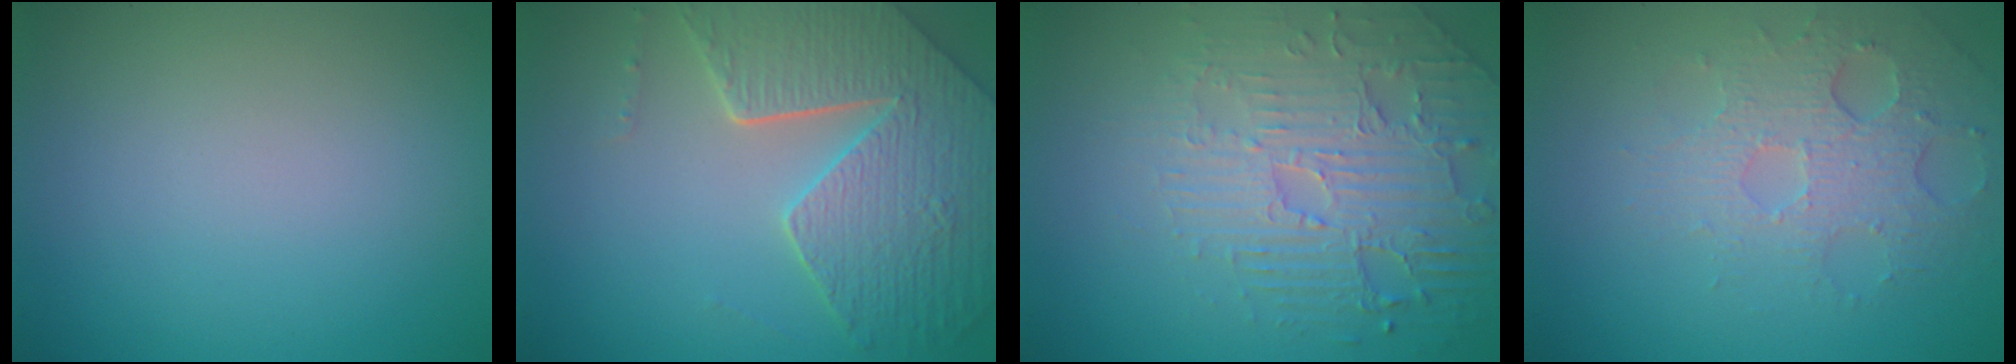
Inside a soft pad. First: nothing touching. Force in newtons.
{"total": 7.5, "press": 5.6, "slide": 5.0}
{"total": 4.3, "press": 4.1, "slide": 1.4}
{"total": 3.6, "press": 3.3, "slide": 1.5}